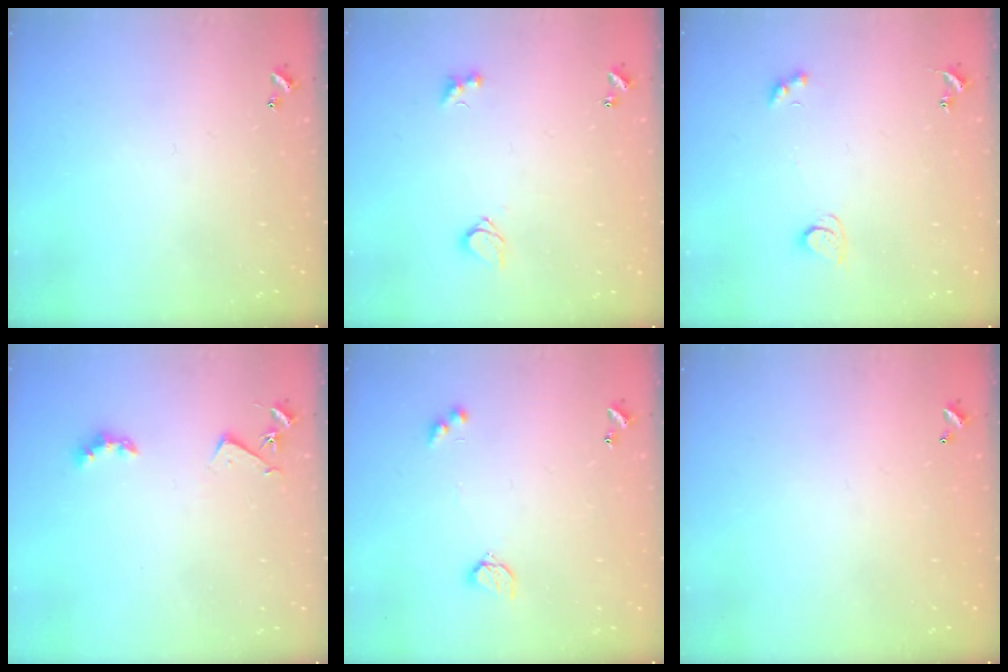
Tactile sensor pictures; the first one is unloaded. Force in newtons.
{"total": 3.6, "press": 3.4, "slide": 1.2}
{"total": 3.5, "press": 3.4, "slide": 0.5}
{"total": 3.1, "press": 3.0, "slide": 0.5}
{"total": 3.8, "press": 3.7, "slide": 0.6}
{"total": 2.7, "press": 2.7, "slide": 0.1}